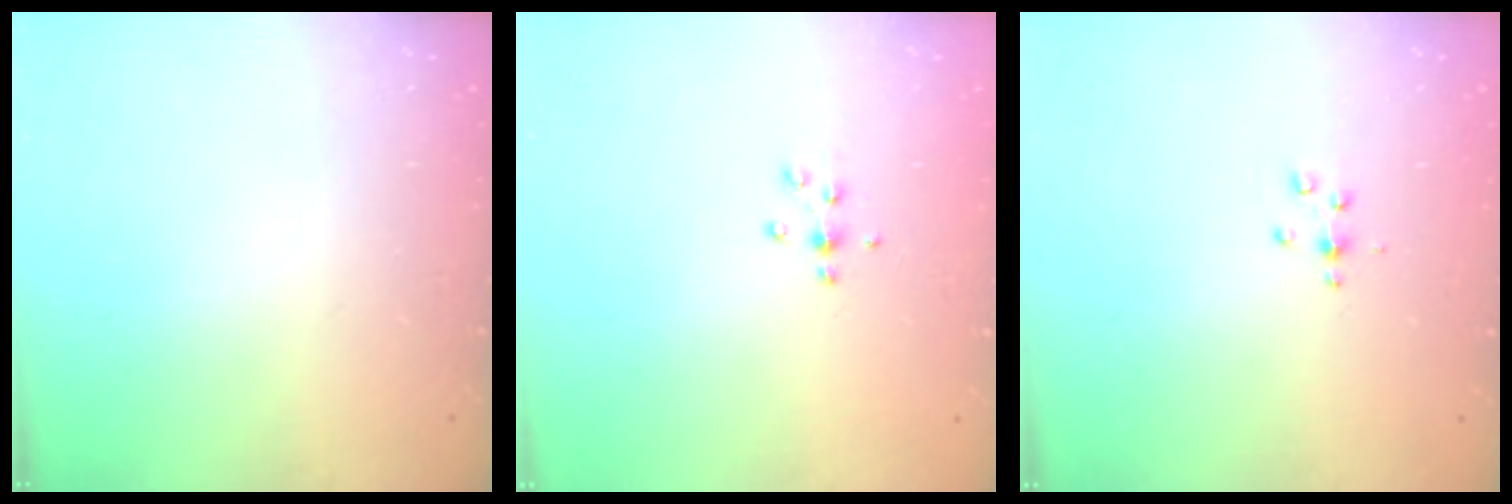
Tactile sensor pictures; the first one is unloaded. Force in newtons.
{"total": 3.8, "press": 3.8, "slide": 0.2}
{"total": 3.0, "press": 3.0, "slide": 0.4}